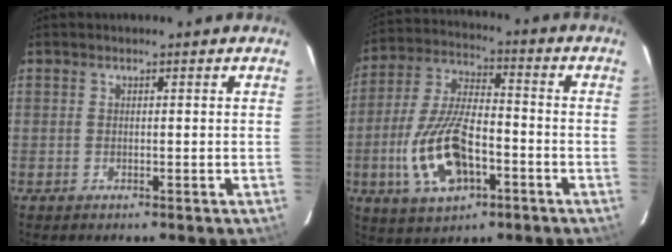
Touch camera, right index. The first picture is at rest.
{"total": 15.9, "force": [-5.3, 7.3, 13.1], "torque": [-0.282, -0.001, -0.092]}